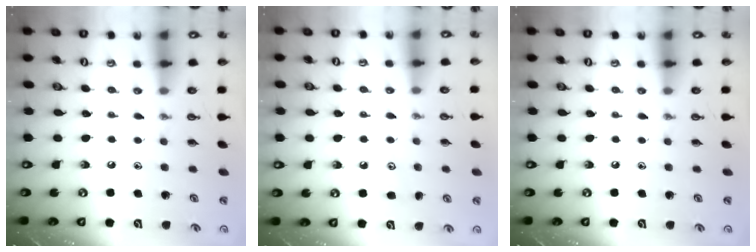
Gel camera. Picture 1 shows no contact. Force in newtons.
{"total": 3.5, "press": 3.4, "slide": 0.8}
{"total": 0.0}